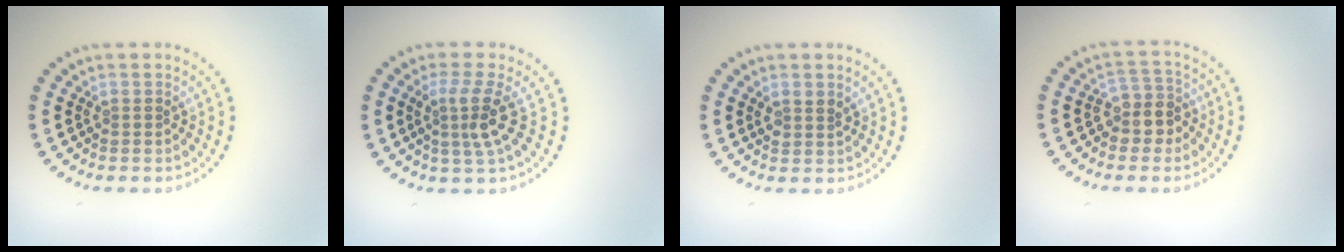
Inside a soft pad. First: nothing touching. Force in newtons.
{"total": 3.2, "press": 2.3, "slide": 2.2}
{"total": 1.3, "press": 1.2, "slide": 0.6}
{"total": 2.9, "press": 2.4, "slide": 1.5}